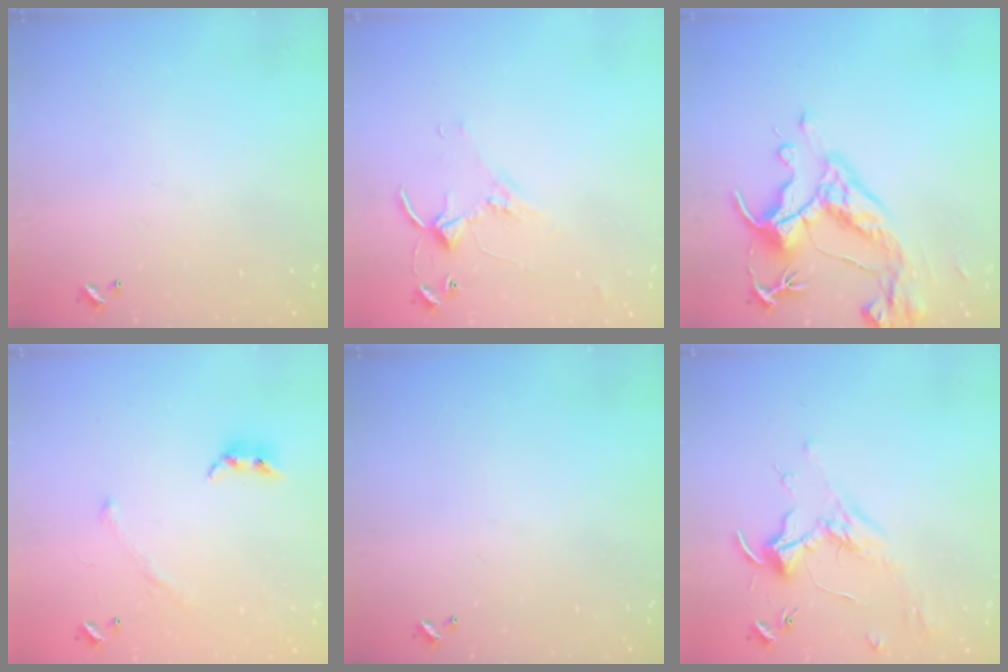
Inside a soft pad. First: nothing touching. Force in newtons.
{"total": 2.8, "press": 2.8, "slide": 0.4}
{"total": 9.1, "press": 9.0, "slide": 1.6}
{"total": 3.6, "press": 3.5, "slide": 0.9}
{"total": 0.0}
{"total": 1.7, "press": 1.5, "slide": 0.8}